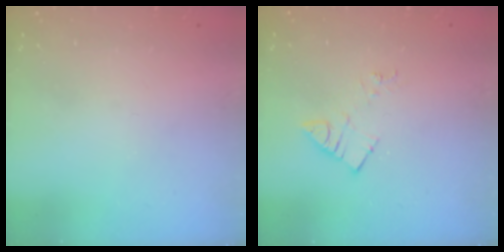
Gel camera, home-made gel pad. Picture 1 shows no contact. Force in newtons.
{"total": 4.3, "press": 4.3, "slide": 0.4}